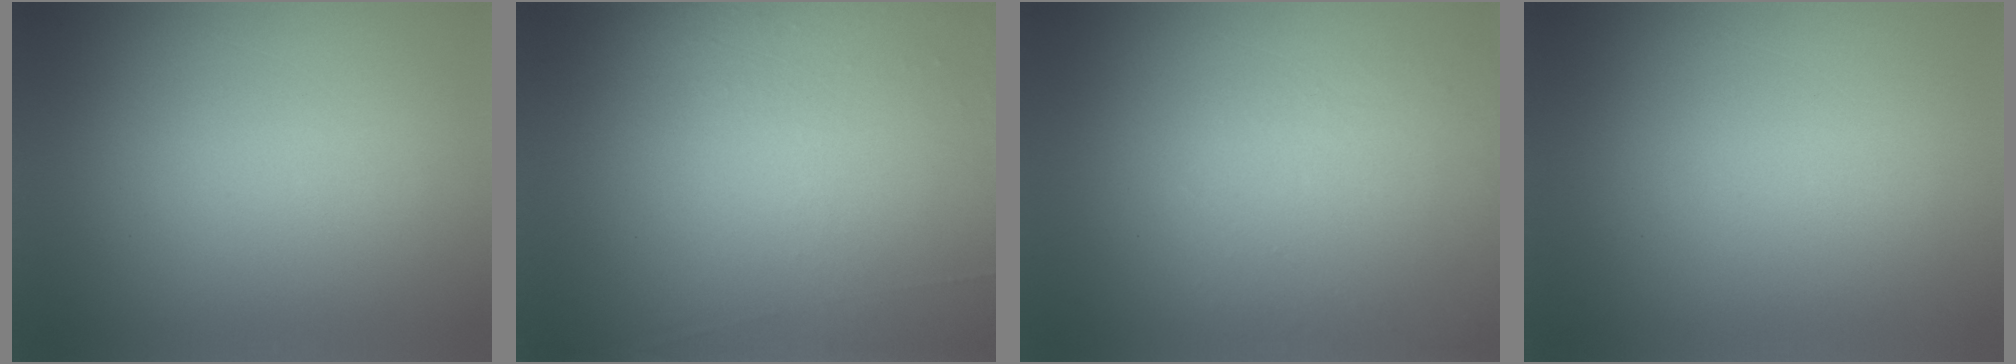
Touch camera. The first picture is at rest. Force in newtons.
{"total": 5.8}
{"total": 1.2}
{"total": 0.0}